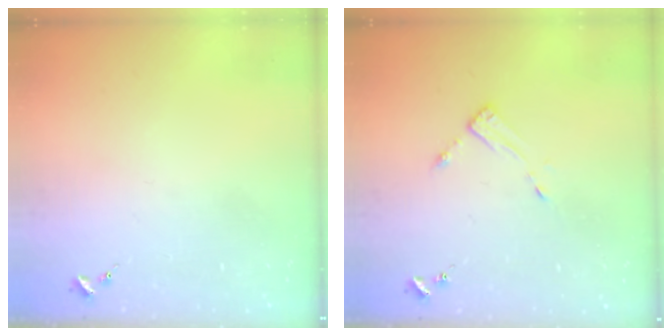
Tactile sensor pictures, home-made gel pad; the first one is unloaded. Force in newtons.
{"total": 3.1, "press": 3.1, "slide": 0.3}